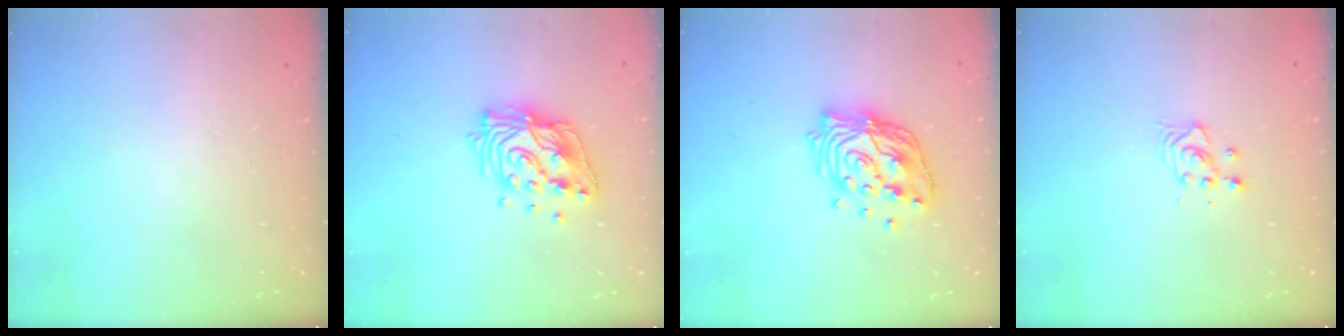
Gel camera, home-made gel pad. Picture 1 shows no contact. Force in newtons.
{"total": 15.9, "press": 15.8, "slide": 1.8}
{"total": 15.6, "press": 15.6, "slide": 1.3}
{"total": 3.7, "press": 3.7, "slide": 0.3}